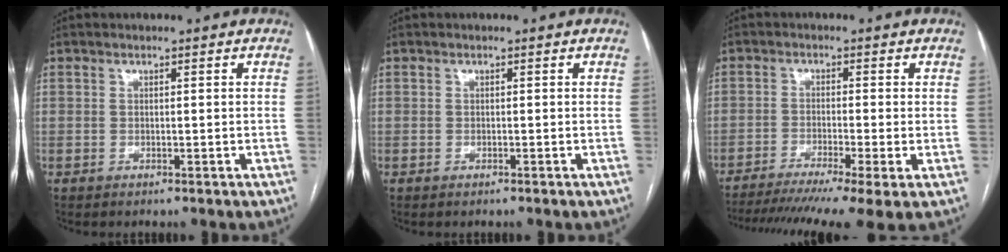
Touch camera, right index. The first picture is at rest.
{"total": 0.0}
{"total": 13.6, "force": [-9.8, 0.0, 9.4], "torque": [-0.142, -0.022, -0.153]}